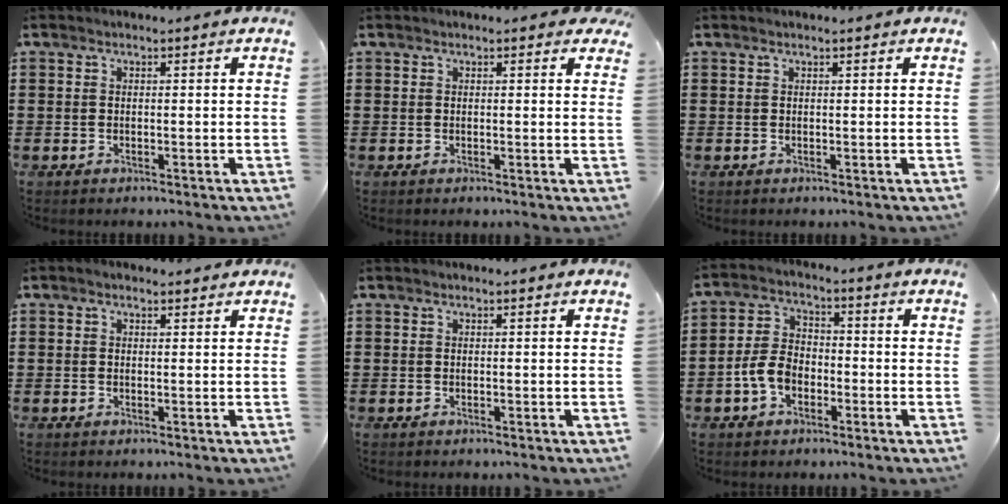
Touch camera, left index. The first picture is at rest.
{"total": 0.9, "force": [0.6, 0.4, 0.5], "torque": [-0.004, 0.002, 0.009]}
{"total": 0.0}
{"total": 0.6, "force": [0.3, 0.4, 0.3], "torque": [-0.007, 0.004, 0.006]}
{"total": 0.0}
{"total": 5.7, "force": [-2.3, 3.7, 3.7], "torque": [-0.094, 0.005, -0.050]}